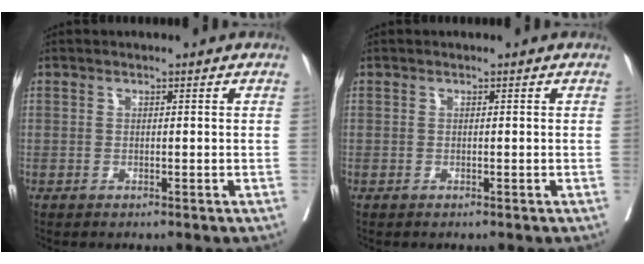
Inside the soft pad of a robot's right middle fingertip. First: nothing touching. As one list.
[{"total": 0.0}]